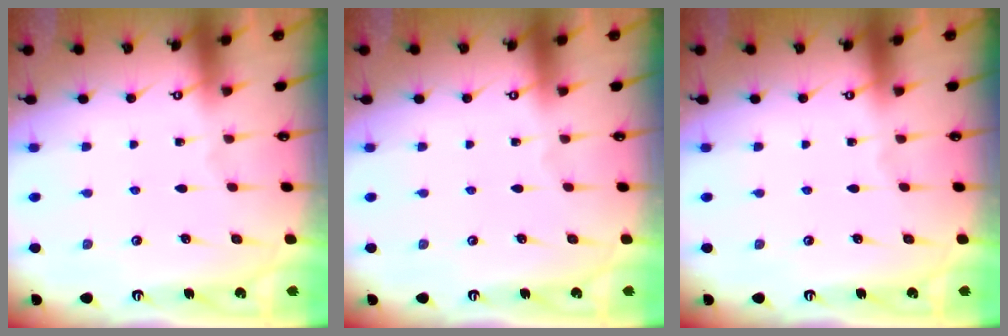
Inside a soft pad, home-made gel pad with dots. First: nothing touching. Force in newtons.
{"total": 0.0}
{"total": 0.0}